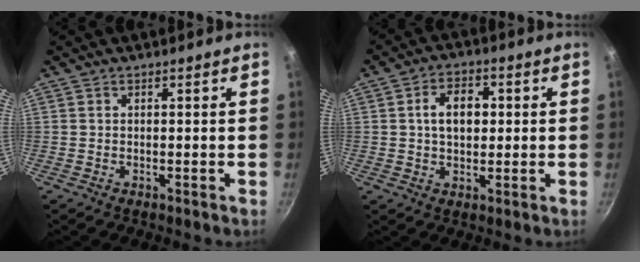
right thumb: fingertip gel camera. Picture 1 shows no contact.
{"total": 7.3, "force": [0.9, 5.0, 5.2], "torque": [-0.065, 0.011, 0.010]}